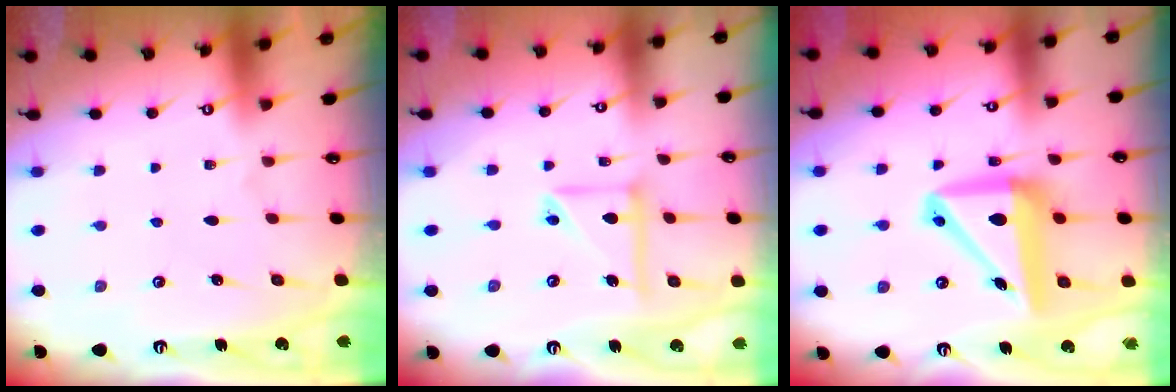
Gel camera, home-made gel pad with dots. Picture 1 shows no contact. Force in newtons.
{"total": 11.2, "press": 11.1, "slide": 1.3}
{"total": 13.0, "press": 12.7, "slide": 2.7}